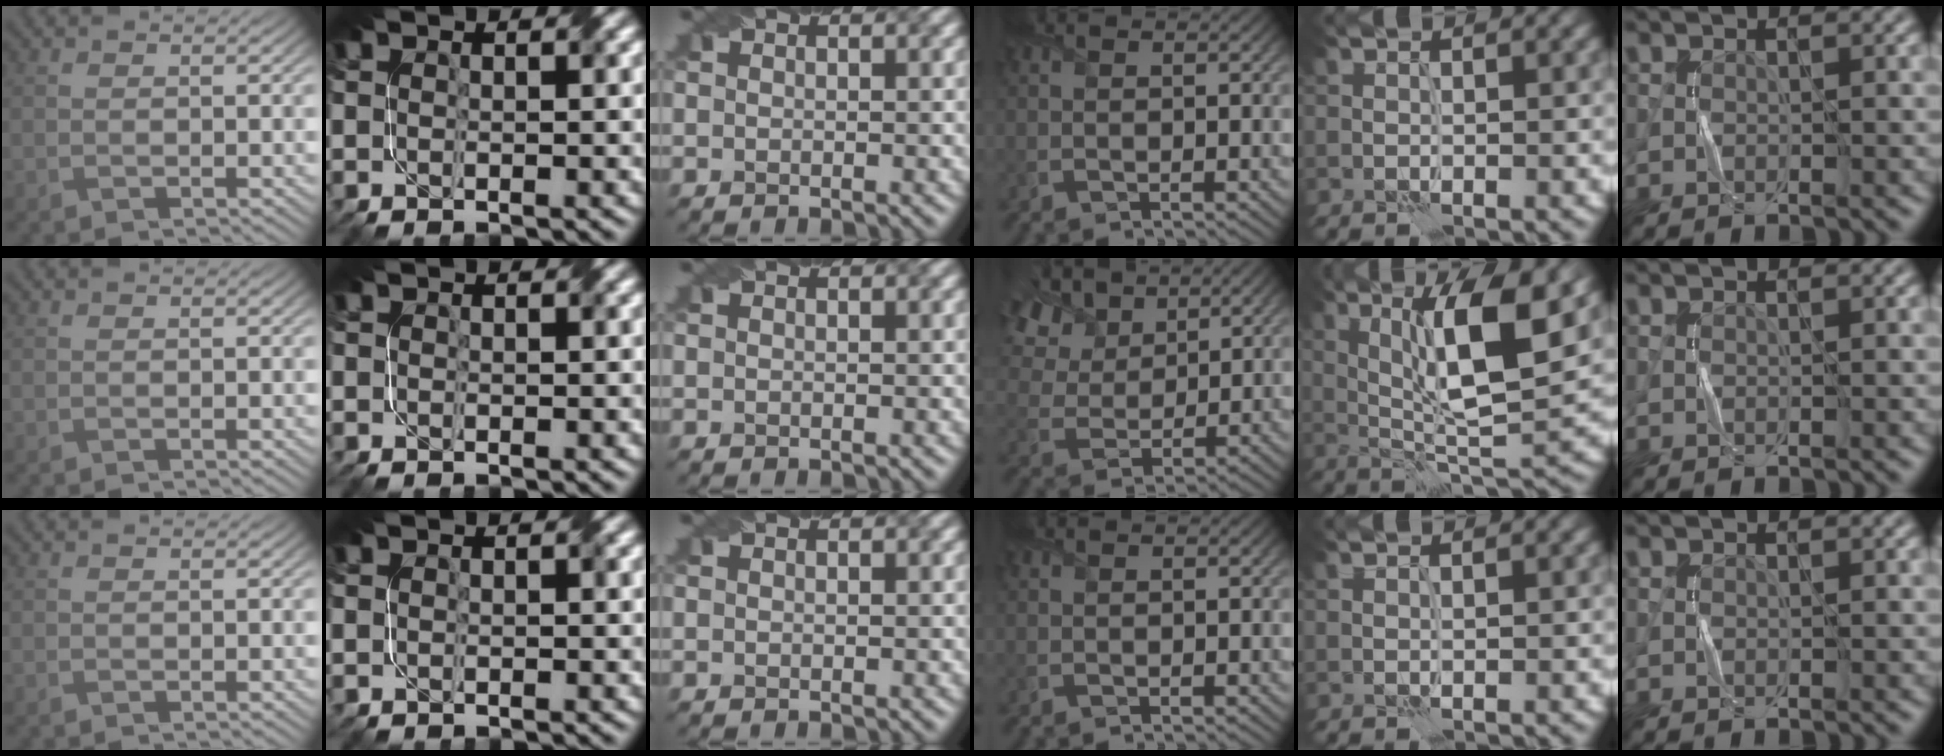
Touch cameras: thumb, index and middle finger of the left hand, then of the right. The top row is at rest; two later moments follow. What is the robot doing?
{"motion": "fold", "object": "napkin"}